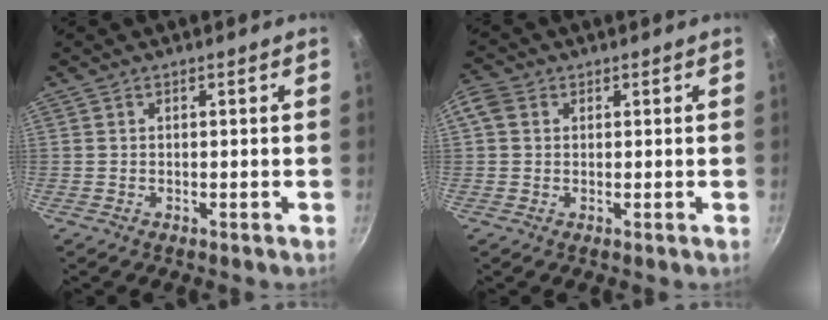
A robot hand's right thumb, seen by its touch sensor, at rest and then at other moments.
{"total": 3.6, "force": [0.9, 2.9, 1.9], "torque": [-0.037, 0.007, 0.008]}